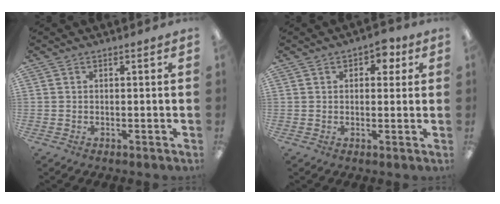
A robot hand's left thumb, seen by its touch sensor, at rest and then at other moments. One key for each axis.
{"total": 4.5, "fx": 1.8, "fy": 2.9, "fz": 3.0, "tx": -0.029, "ty": -0.002, "tz": 0.025}